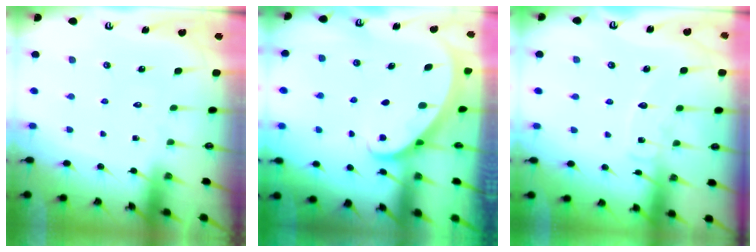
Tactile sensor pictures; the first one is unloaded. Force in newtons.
{"total": 1.8, "press": 1.8, "slide": 0.1}
{"total": 6.5, "press": 6.5, "slide": 0.6}